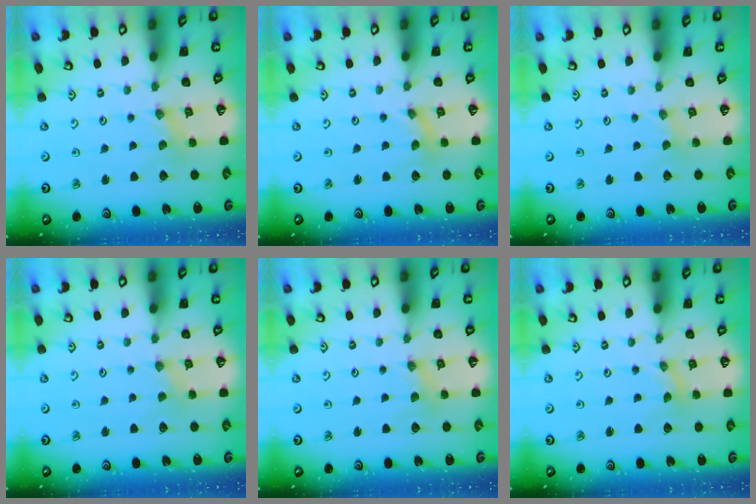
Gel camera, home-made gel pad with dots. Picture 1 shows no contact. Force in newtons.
{"total": 0.0}
{"total": 0.0}
{"total": 0.0}
{"total": 1.2, "press": 1.1, "slide": 0.2}
{"total": 0.0}